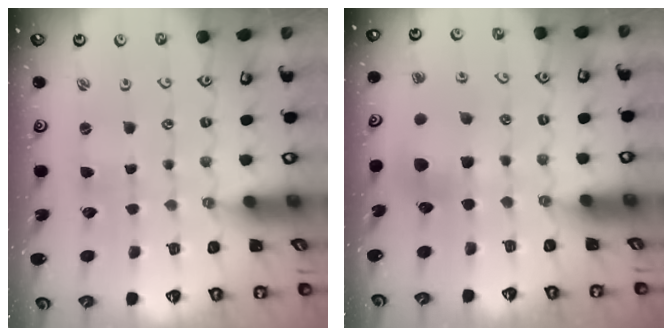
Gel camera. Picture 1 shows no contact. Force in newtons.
{"total": 7.8, "press": 7.8, "slide": 0.4}